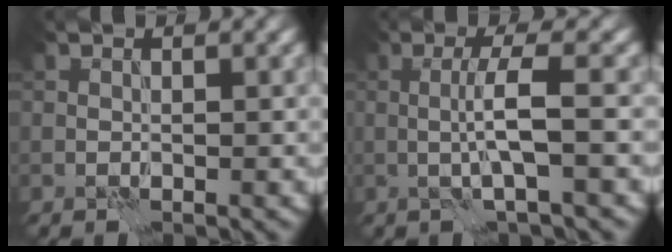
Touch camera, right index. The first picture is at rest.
{"total": 3.2, "force": [-0.3, 0.0, 3.2], "torque": [-0.058, 0.007, -0.011]}